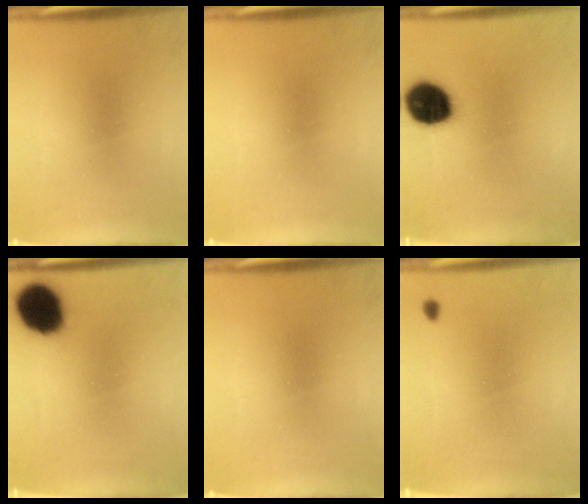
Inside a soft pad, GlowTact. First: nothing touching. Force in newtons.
{"total": 0.0}
{"total": 13.6}
{"total": 15.2}
{"total": 0.0}
{"total": 0.8}